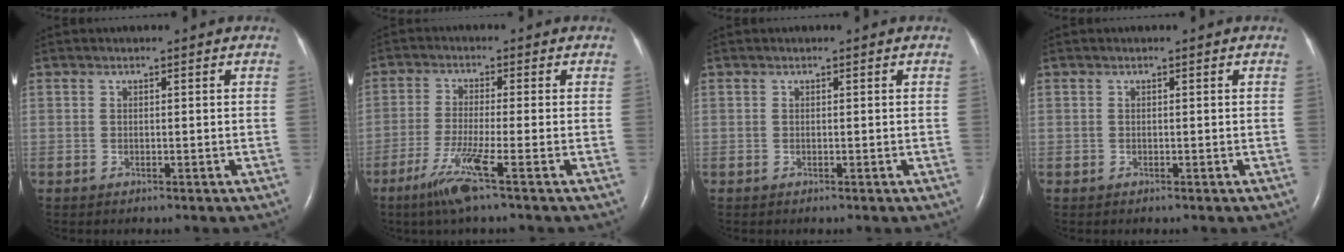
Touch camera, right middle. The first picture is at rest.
{"total": 6.8, "force": [-3.8, -0.9, 5.6], "torque": [-0.113, -0.021, -0.077]}
{"total": 0.0}
{"total": 0.0}